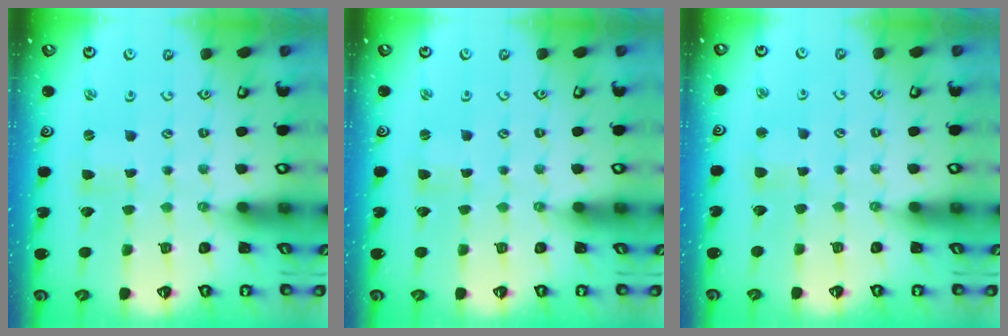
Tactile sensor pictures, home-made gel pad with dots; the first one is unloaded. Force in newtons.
{"total": 1.3, "press": 1.2, "slide": 0.3}
{"total": 3.1, "press": 3.1, "slide": 0.3}